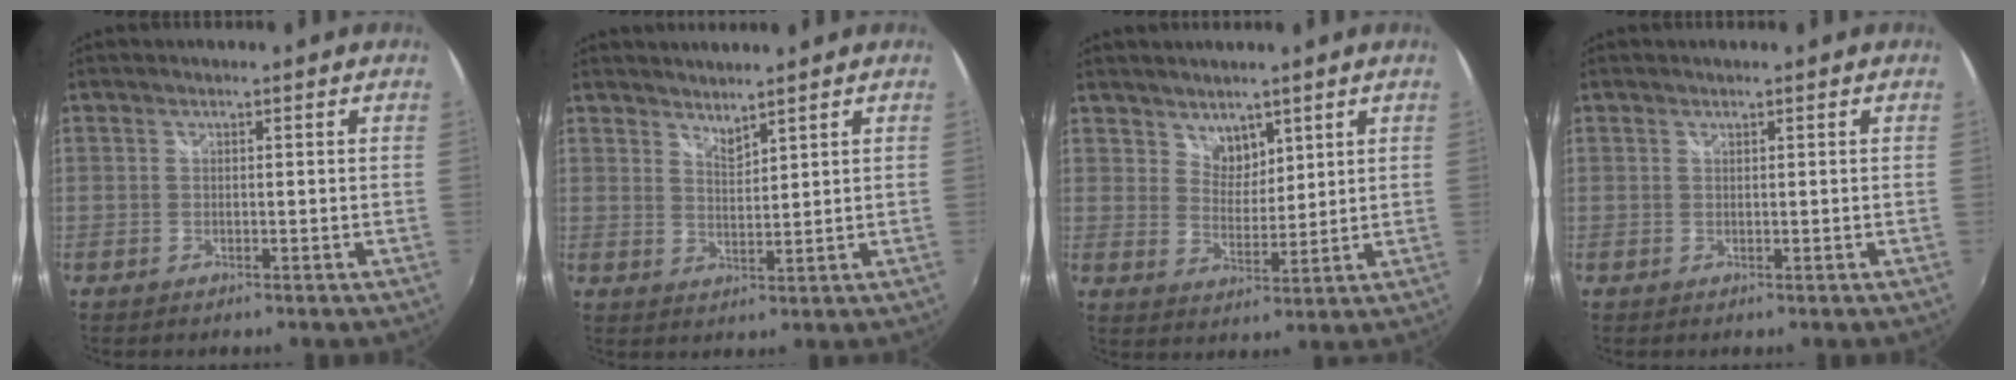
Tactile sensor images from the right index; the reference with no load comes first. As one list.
[{"total": 3.1, "force": [2.9, 0.3, 1.0], "torque": [-0.014, -0.002, 0.050]}, {"total": 4.9, "force": [3.6, 3.0, 1.4], "torque": [-0.009, 0.005, 0.067]}, {"total": 0.0}]